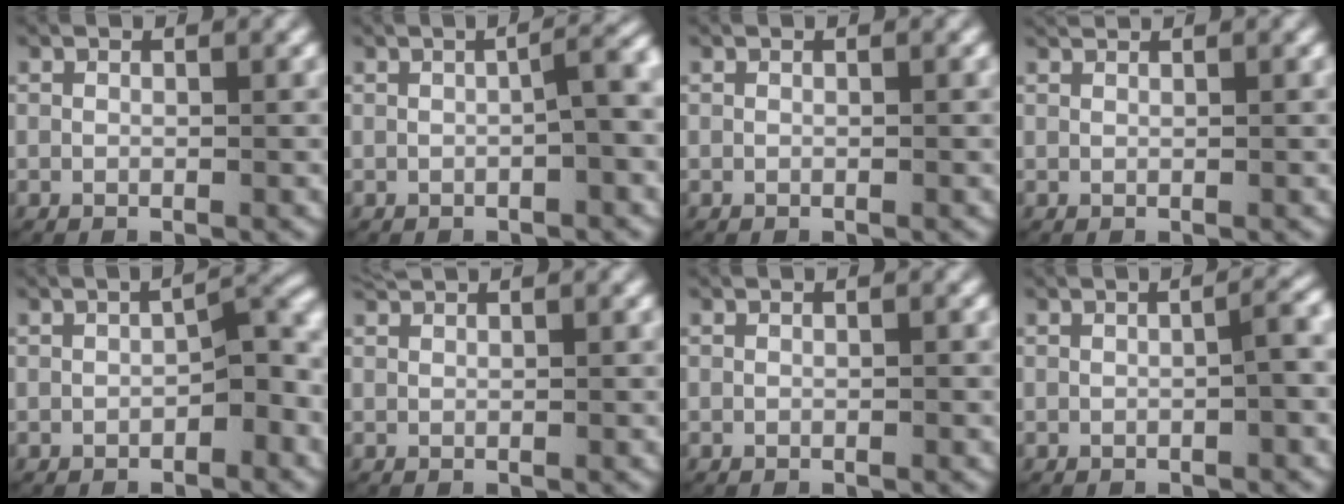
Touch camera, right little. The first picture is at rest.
{"total": 4.6, "force": [0.2, 1.7, 4.2], "torque": [-0.032, 0.023, -0.004]}
{"total": 0.0}
{"total": 0.7, "force": [0.6, -0.1, 0.1], "torque": [0.002, 0.005, 0.008]}
{"total": 3.0, "force": [-1.0, 1.2, 2.6], "torque": [-0.022, 0.003, -0.014]}
{"total": 1.0, "force": [1.0, -0.1, 0.2], "torque": [-0.004, 0.008, 0.015]}
{"total": 0.0}
{"total": 2.1, "force": [-0.1, 0.6, 2.0], "torque": [-0.017, 0.015, -0.007]}